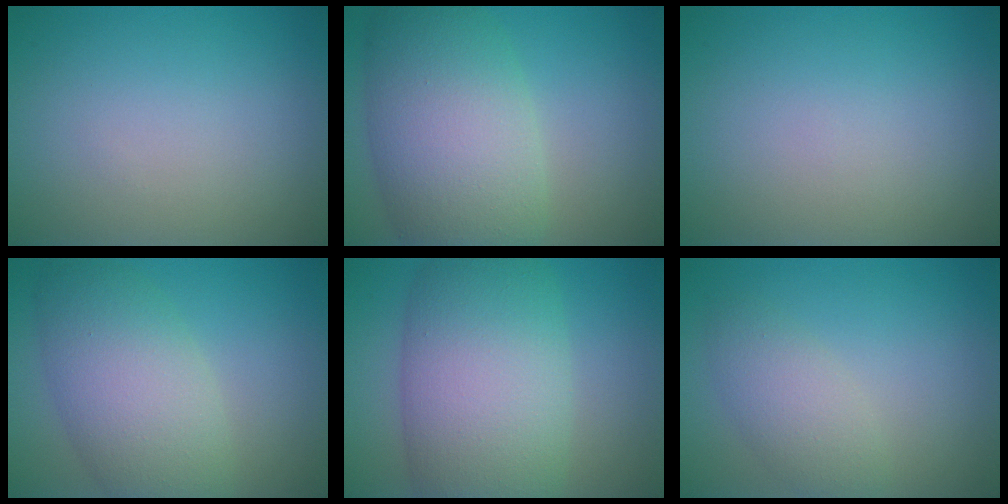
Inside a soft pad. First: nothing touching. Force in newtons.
{"total": 10.0, "press": 10.0, "slide": 0.4}
{"total": 0.0}
{"total": 7.2, "press": 7.2, "slide": 0.5}
{"total": 11.2, "press": 11.2, "slide": 0.6}
{"total": 3.0, "press": 3.0, "slide": 0.1}